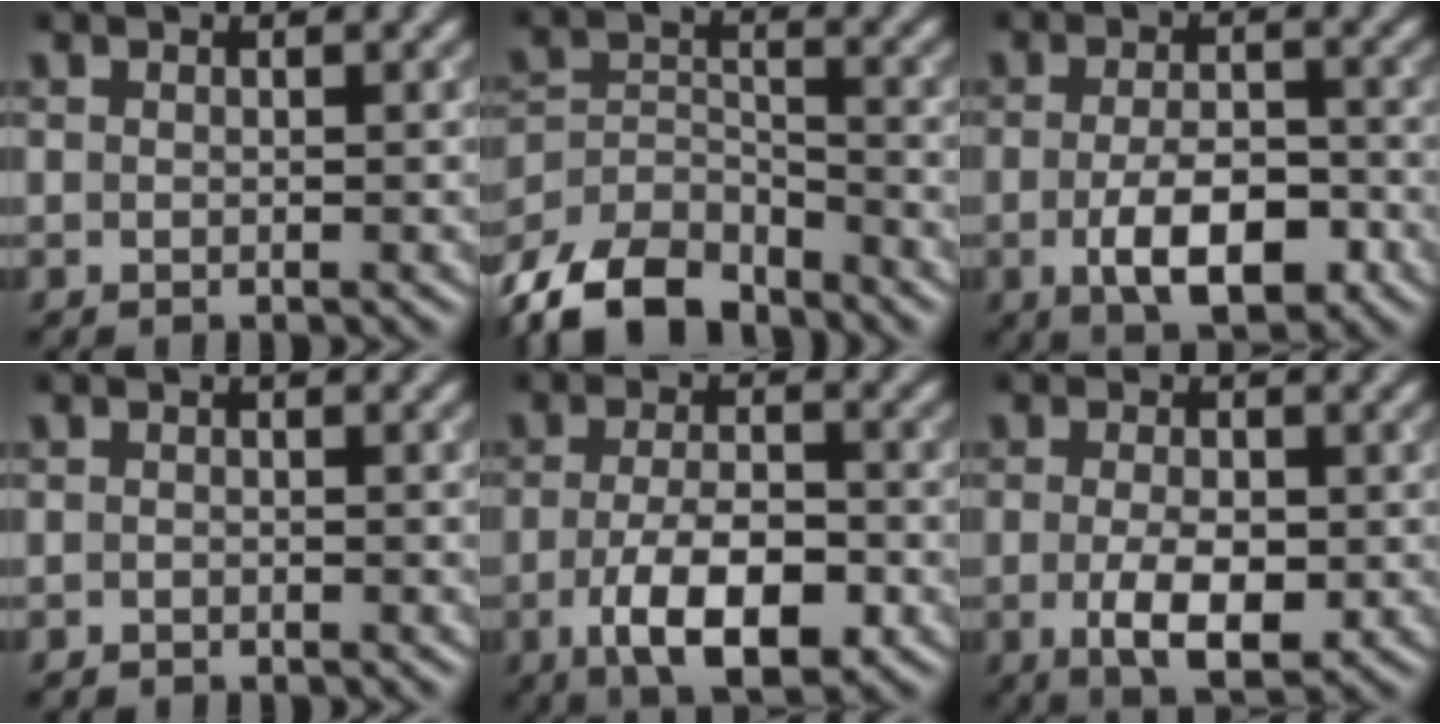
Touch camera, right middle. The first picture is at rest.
{"total": 10.4, "force": [-8.8, 4.3, 3.6], "torque": [-0.060, -0.010, -0.150]}
{"total": 5.8, "force": [-2.1, 2.5, 4.8], "torque": [-0.086, -0.006, -0.034]}
{"total": 0.6, "force": [-0.5, 0.2, 0.0], "torque": [0.003, -0.004, -0.010]}
{"total": 6.7, "force": [-2.6, 2.6, 5.6], "torque": [-0.103, -0.007, -0.043]}
{"total": 4.5, "force": [-1.0, 2.1, 3.9], "torque": [-0.075, -0.008, -0.014]}